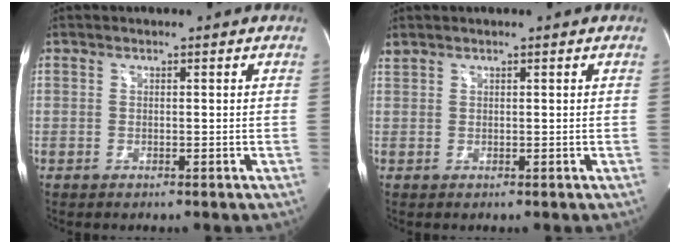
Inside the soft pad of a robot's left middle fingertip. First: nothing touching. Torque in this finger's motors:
{"motor_torque": [0.17, -0.52, 0.09, 0.05]}